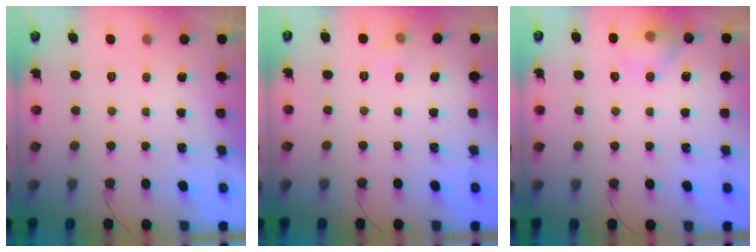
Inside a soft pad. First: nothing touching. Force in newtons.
{"total": 3.8, "press": 3.4, "slide": 1.6}
{"total": 8.1, "press": 8.0, "slide": 1.5}